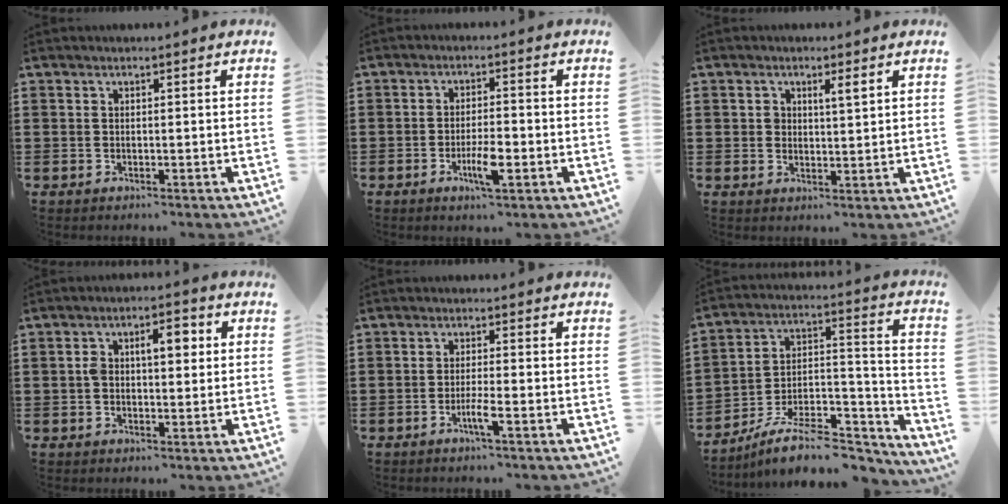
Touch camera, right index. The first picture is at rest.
{"total": 5.0, "force": [-2.1, 1.2, 4.4], "torque": [-0.084, -0.001, -0.040]}
{"total": 1.8, "force": [0.8, 0.9, 1.4], "torque": [-0.029, 0.003, 0.013]}
{"total": 5.1, "force": [0.7, 2.4, 4.5], "torque": [-0.064, 0.003, 0.004]}
{"total": 3.1, "force": [-1.6, 0.0, 2.7], "torque": [-0.052, -0.007, -0.031]}
{"total": 9.8, "force": [-7.6, 3.6, 5.1], "torque": [-0.079, 0.026, -0.140]}